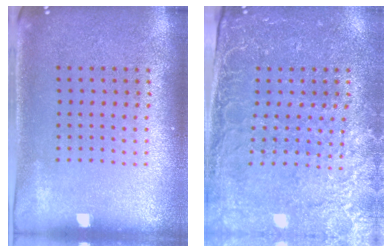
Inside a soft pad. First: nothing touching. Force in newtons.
{"total": 3.1, "press": 2.9, "slide": 1.1}